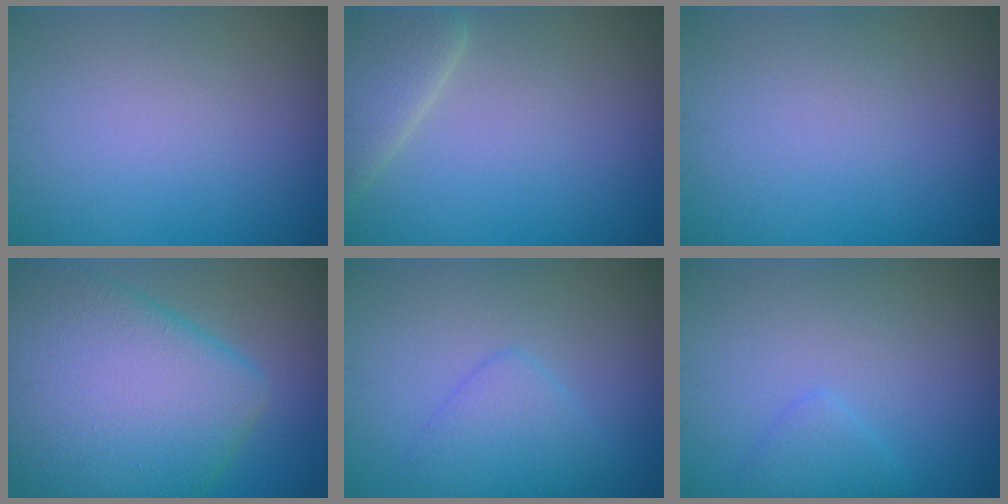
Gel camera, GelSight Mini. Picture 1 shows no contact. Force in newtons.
{"total": 4.4, "press": 4.4, "slide": 0.6}
{"total": 0.0}
{"total": 13.4, "press": 13.4, "slide": 0.6}
{"total": 3.0, "press": 3.0, "slide": 0.0}
{"total": 1.6, "press": 1.6, "slide": 0.1}